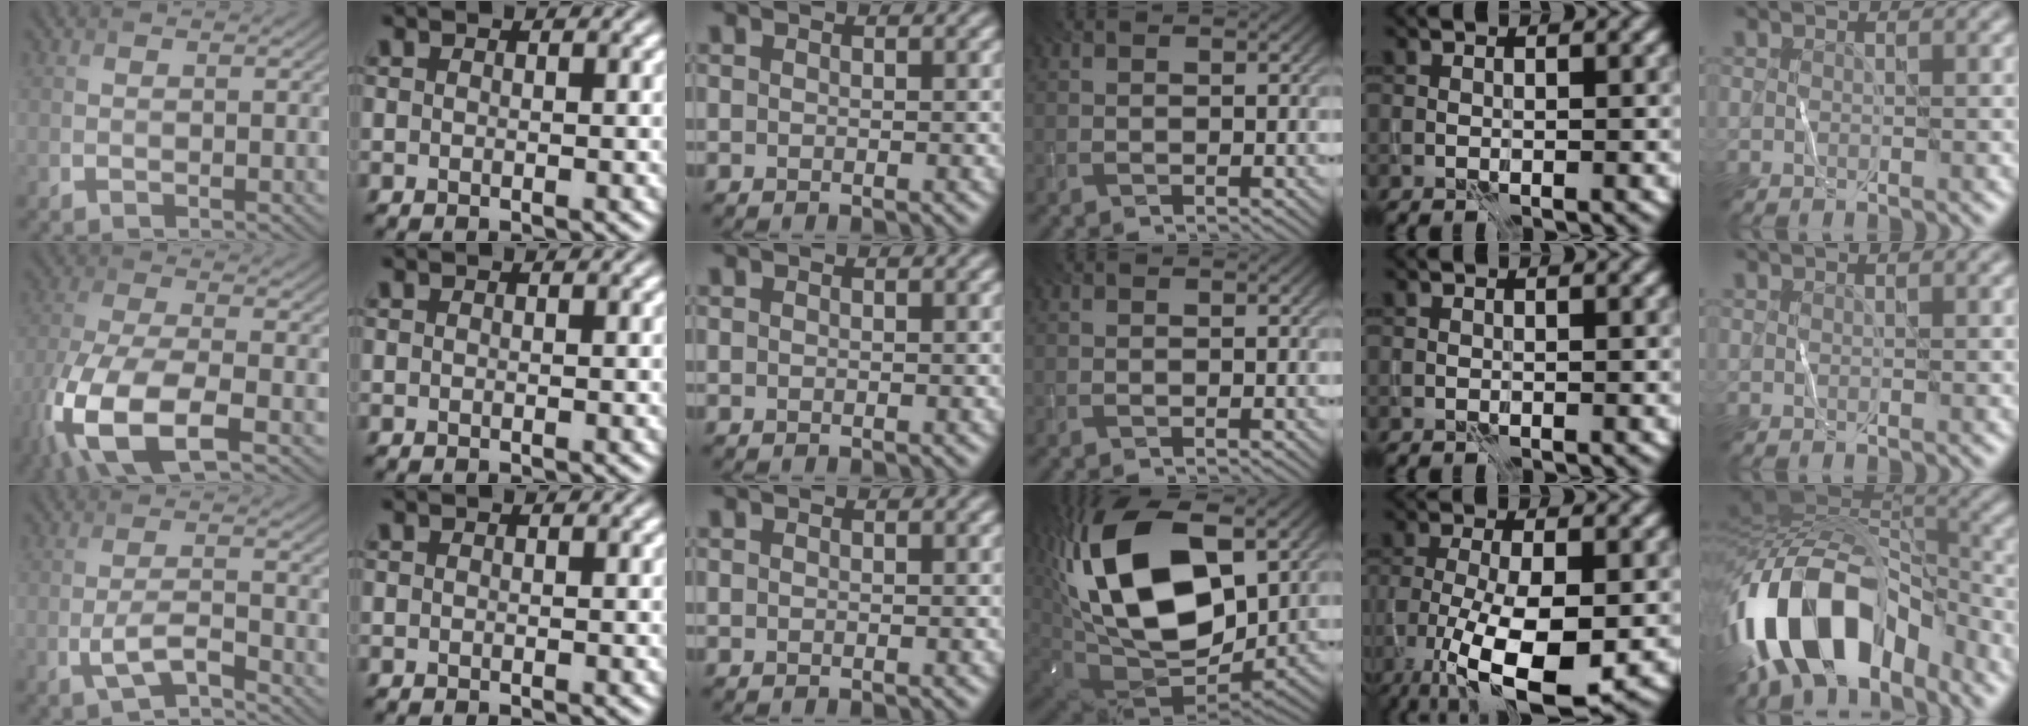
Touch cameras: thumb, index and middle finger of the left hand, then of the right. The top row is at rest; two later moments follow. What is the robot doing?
{"motion": "wipe", "object": "whiteboard"}